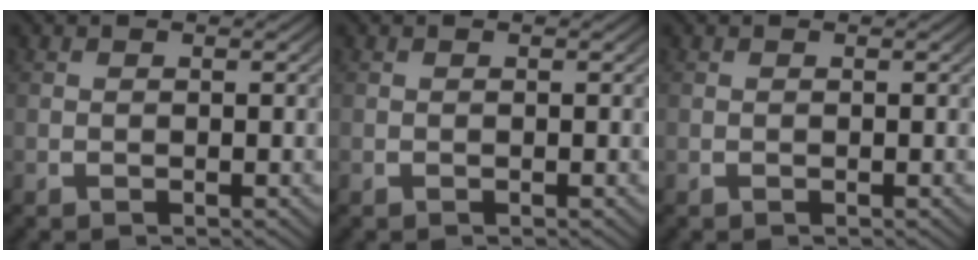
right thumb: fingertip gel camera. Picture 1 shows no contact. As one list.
[{"total": 0.0}, {"total": 0.0}]